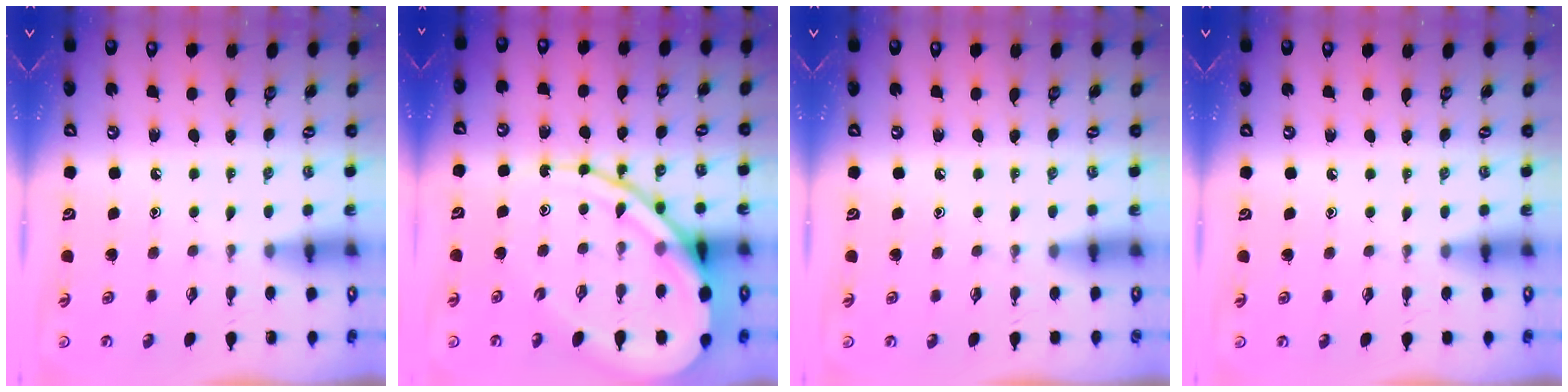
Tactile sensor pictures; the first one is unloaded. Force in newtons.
{"total": 18.7, "press": 18.6, "slide": 2.1}
{"total": 2.7, "press": 2.7, "slide": 0.5}
{"total": 2.9, "press": 2.9, "slide": 0.5}